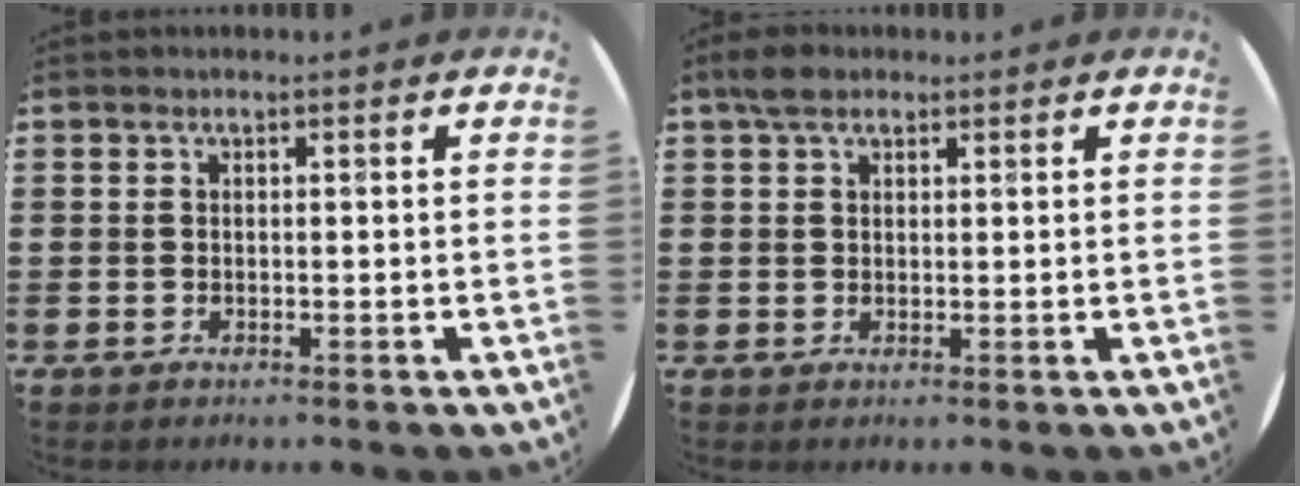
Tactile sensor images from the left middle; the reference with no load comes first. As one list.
[{"total": 2.5, "force": [1.9, 1.1, 1.1], "torque": [-0.016, 0.004, 0.034]}]